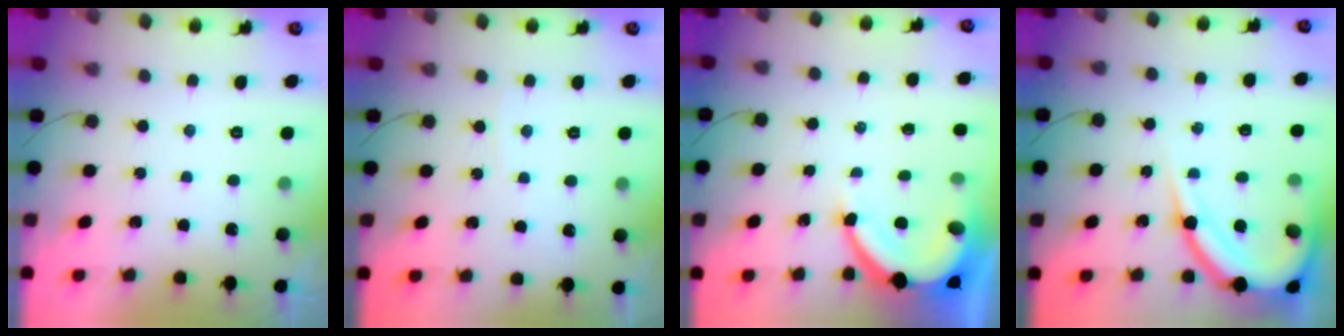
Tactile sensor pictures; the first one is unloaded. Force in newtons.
{"total": 2.9, "press": 2.9, "slide": 0.4}
{"total": 8.7, "press": 8.6, "slide": 1.2}
{"total": 11.0, "press": 10.9, "slide": 1.1}